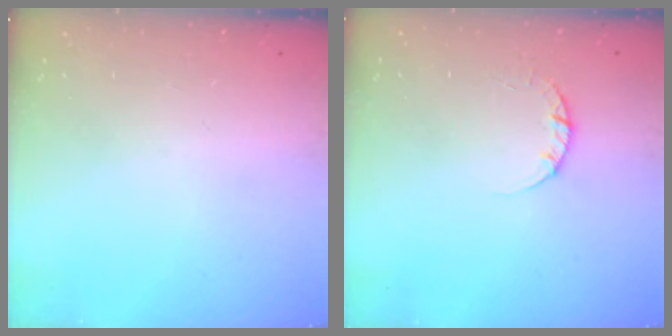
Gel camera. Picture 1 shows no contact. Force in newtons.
{"total": 2.4, "press": 2.4, "slide": 0.3}